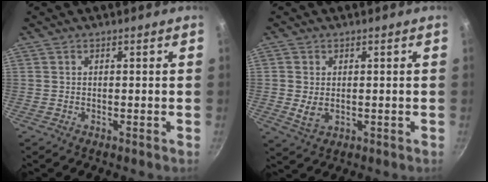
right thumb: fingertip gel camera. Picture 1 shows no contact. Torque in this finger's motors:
{"motor_torque": [-0.59, 0.11, -0.25, 0.25, -0.01]}